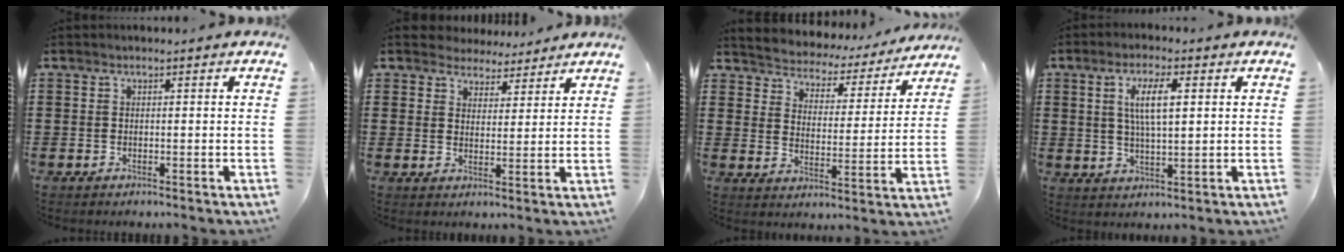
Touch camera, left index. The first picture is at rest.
{"total": 3.9, "force": [3.6, 1.3, -0.3], "torque": [-0.012, -0.008, 0.068]}
{"total": 3.2, "force": [3.1, 0.5, -0.6], "torque": [-0.014, -0.033, 0.044]}
{"total": 6.3, "force": [1.8, 2.0, 5.7], "torque": [-0.119, 0.009, 0.028]}